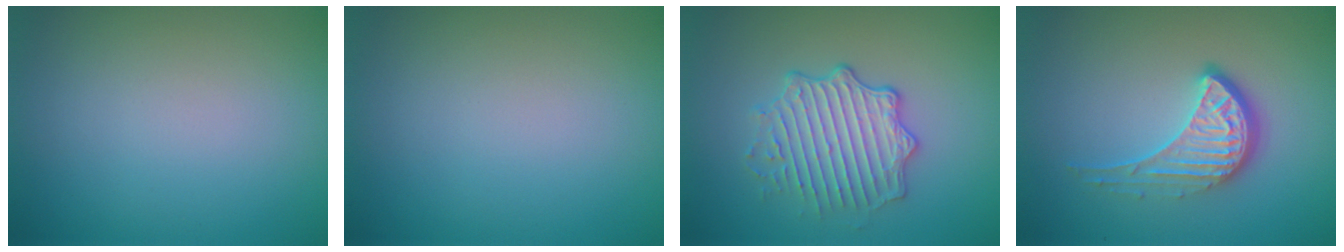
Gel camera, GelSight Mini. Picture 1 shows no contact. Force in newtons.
{"total": 0.0}
{"total": 4.0, "press": 3.7, "slide": 1.6}
{"total": 4.1, "press": 3.0, "slide": 2.8}